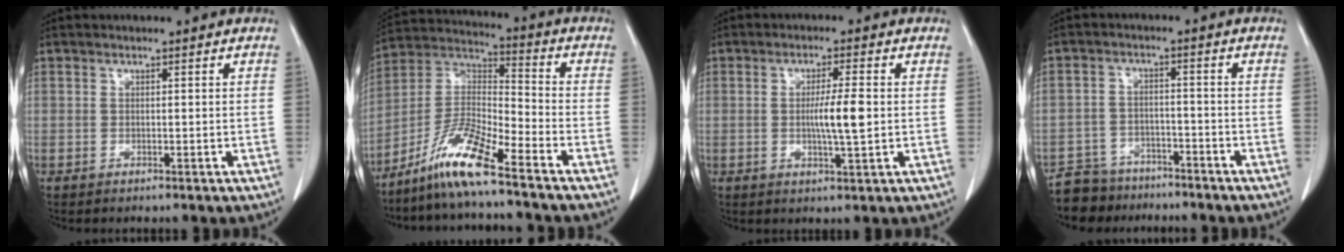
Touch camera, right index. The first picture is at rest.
{"total": 11.0, "force": [-8.2, 0.0, 7.3], "torque": [-0.151, -0.003, -0.160]}
{"total": 5.3, "force": [-0.2, 0.1, 5.3], "torque": [-0.093, -0.005, -0.004]}
{"total": 6.9, "force": [-6.0, 3.5, -0.2], "torque": [0.011, 0.008, -0.102]}